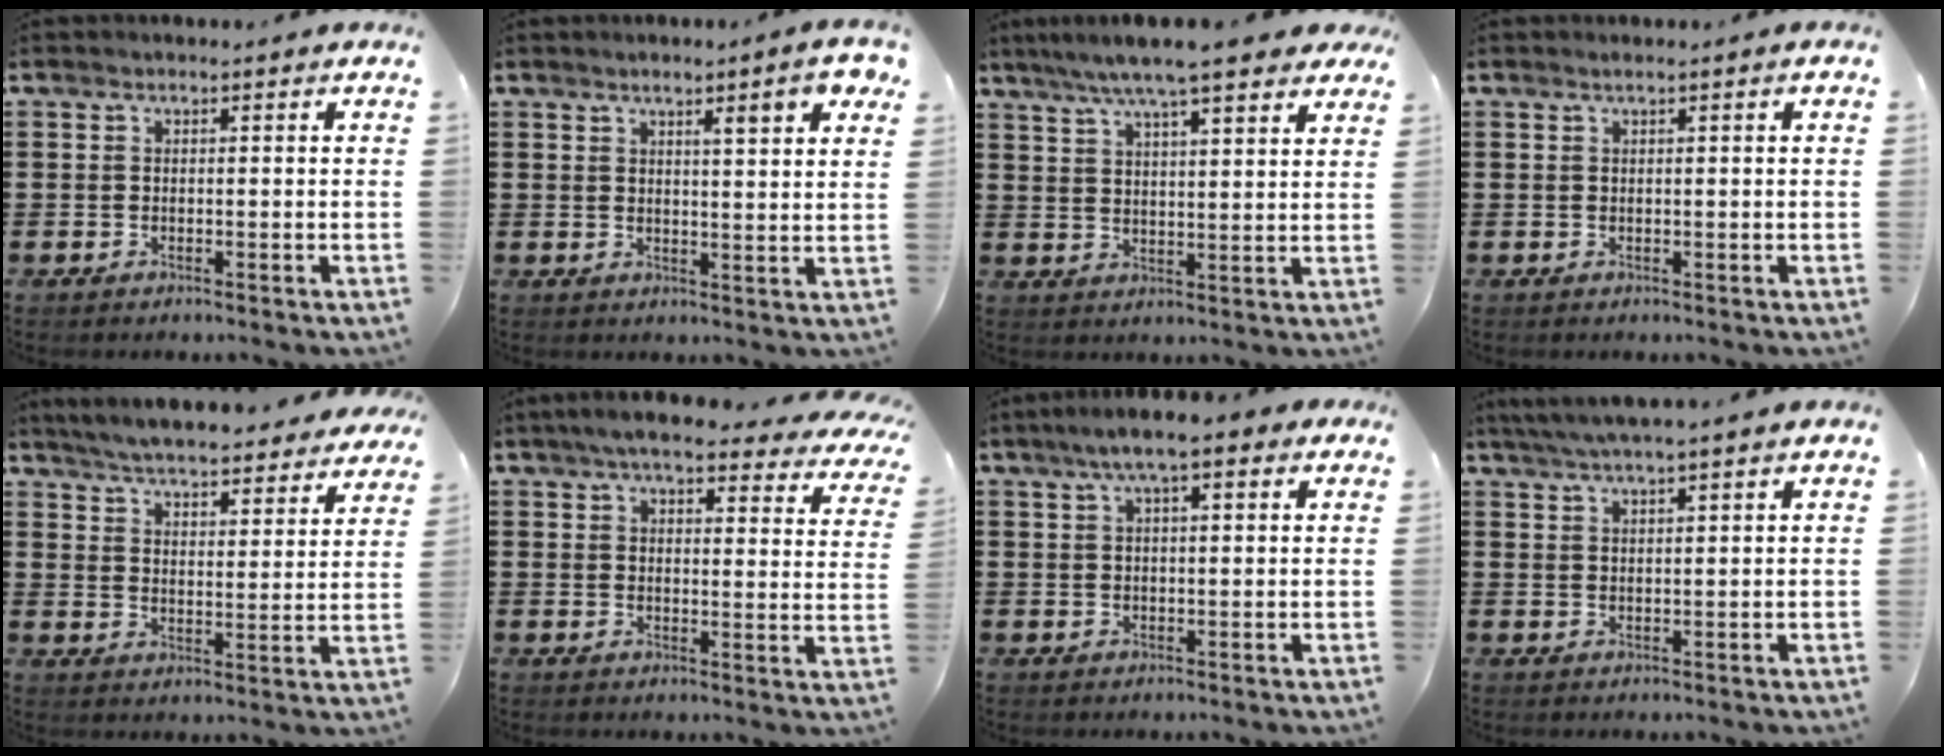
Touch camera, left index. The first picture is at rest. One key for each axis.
{"total": 5.5, "fx": 3.7, "fy": 0.0, "fz": 4.1, "tx": -0.071, "ty": -0.012, "tz": 0.057}
{"total": 7.0, "fx": 5.9, "fy": 0.4, "fz": 3.8, "tx": -0.093, "ty": -0.011, "tz": 0.101}
{"total": 0.8, "fx": 0.2, "fy": -0.2, "fz": 0.7, "tx": -0.011, "ty": -0.003, "tz": 0.004}
{"total": 5.2, "fx": 5.2, "fy": -0.4, "fz": 0.8, "tx": -0.042, "ty": -0.038, "tz": 0.086}
{"total": 6.4, "fx": 5.6, "fy": 0.5, "fz": 3.1, "tx": -0.073, "ty": -0.021, "tz": 0.095}
{"total": 5.7, "fx": 3.1, "fy": 1.0, "fz": 4.7, "tx": -0.088, "ty": 0.010, "tz": 0.049}
{"total": 3.3, "fx": 2.8, "fy": -0.4, "fz": 1.8, "tx": -0.040, "ty": -0.003, "tz": 0.050}